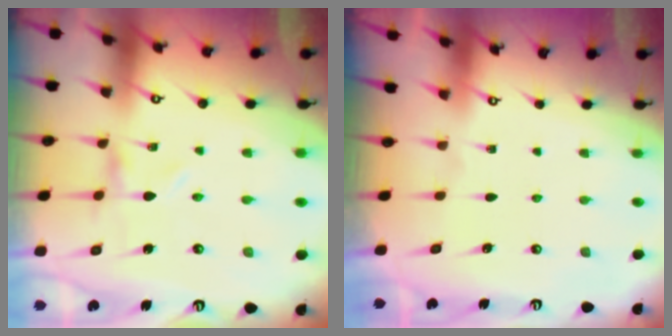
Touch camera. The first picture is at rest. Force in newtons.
{"total": 0.0}